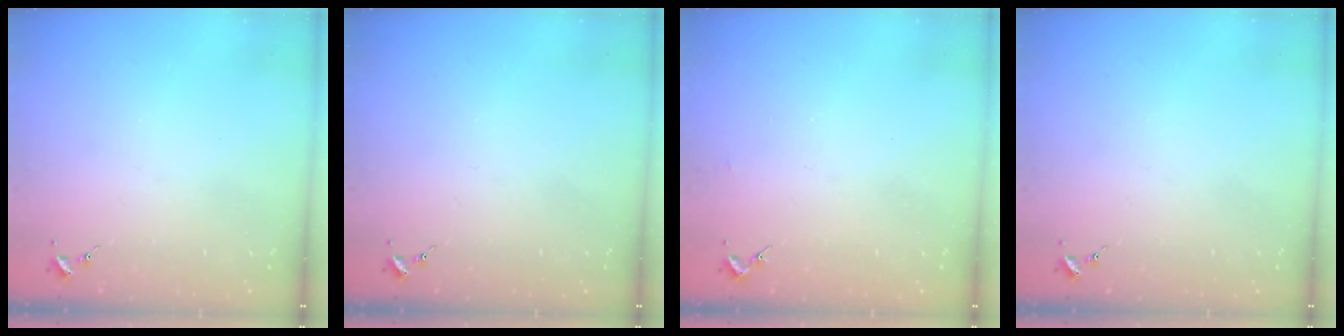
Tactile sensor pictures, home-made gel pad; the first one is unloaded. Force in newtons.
{"total": 0.0}
{"total": 1.3, "press": 1.3, "slide": 0.1}
{"total": 0.0}